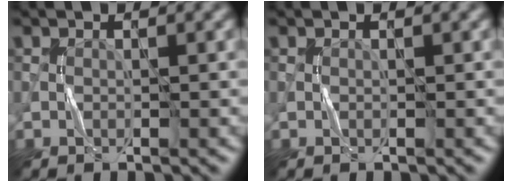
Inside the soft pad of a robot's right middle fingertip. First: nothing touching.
{"total": 0.0}